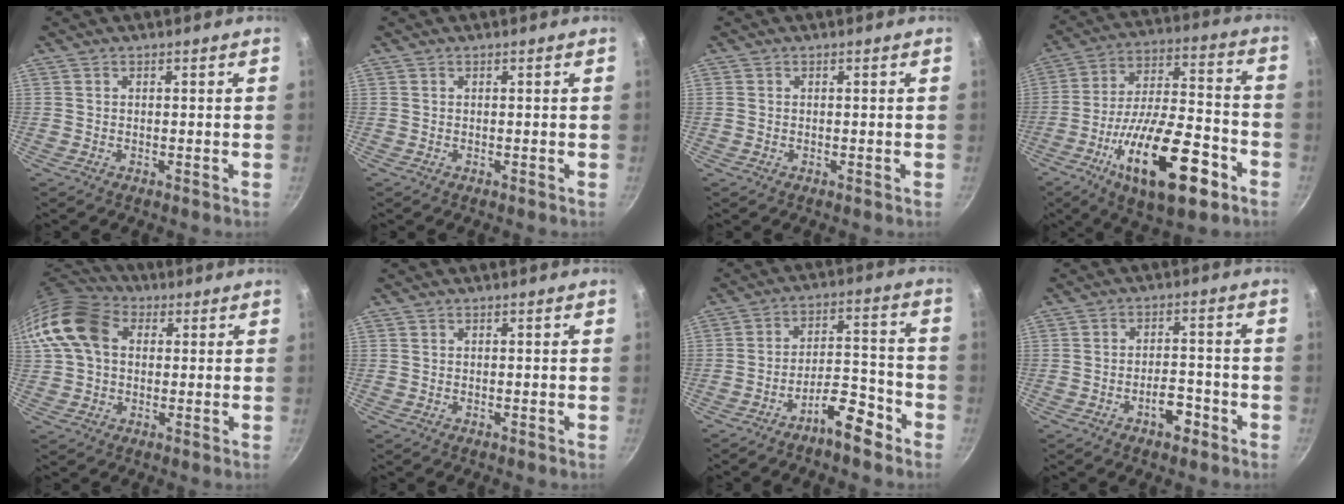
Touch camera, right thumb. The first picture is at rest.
{"total": 0.0}
{"total": 0.6, "force": [0.0, 0.6, 0.2], "torque": [-0.003, 0.001, 0.001]}
{"total": 23.9, "force": [-10.6, 9.2, 19.4], "torque": [-0.296, 0.043, -0.171]}
{"total": 13.5, "force": [2.6, 9.9, 8.7], "torque": [-0.156, 0.025, 0.031]}
{"total": 0.0}
{"total": 8.6, "force": [-6.1, 2.8, 5.5], "torque": [-0.072, 0.062, -0.096]}
{"total": 5.3, "force": [-2.9, 2.6, 3.6], "torque": [-0.036, 0.024, -0.044]}